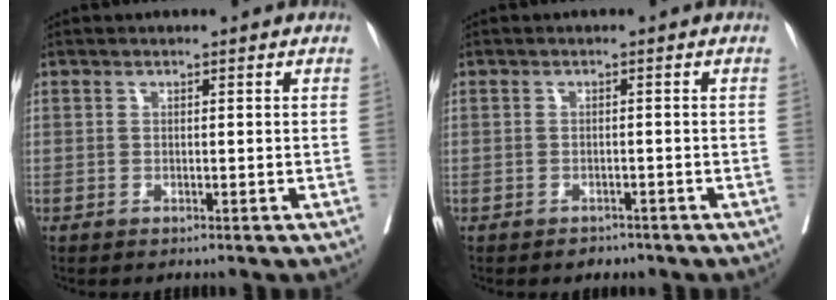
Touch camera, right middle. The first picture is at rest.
{"total": 1.4, "force": [-1.2, 0.8, 0.2], "torque": [-0.005, 0.002, -0.017]}